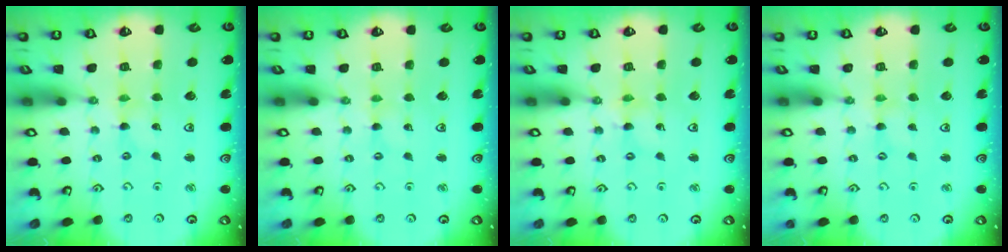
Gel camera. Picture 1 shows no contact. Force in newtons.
{"total": 0.0}
{"total": 0.9, "press": 0.9, "slide": 0.2}
{"total": 0.0}